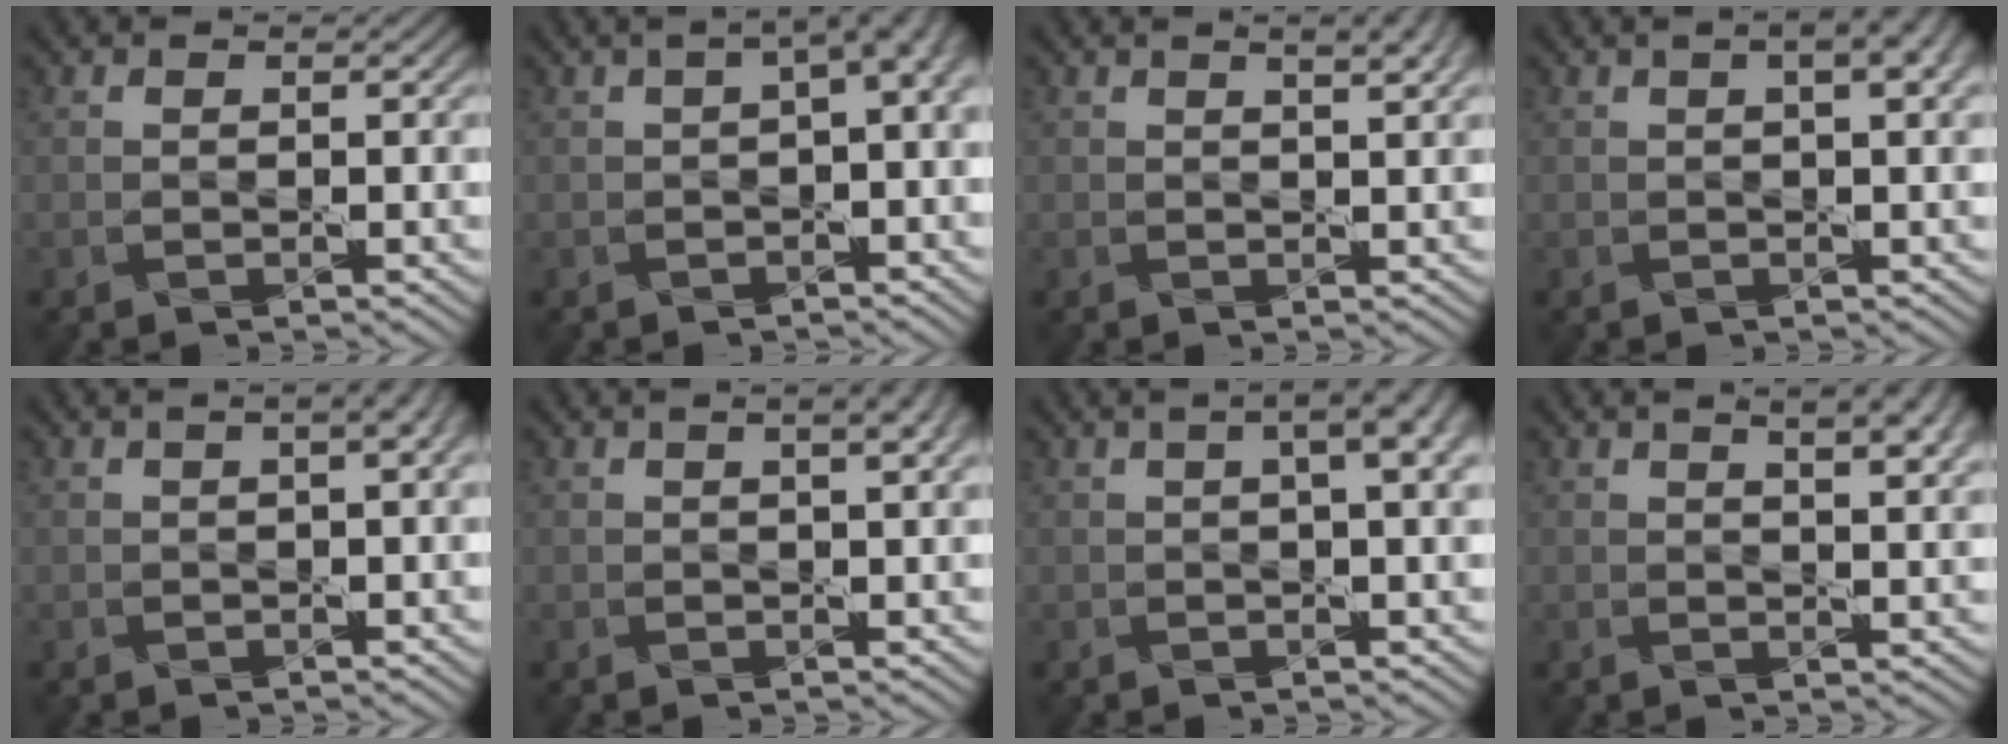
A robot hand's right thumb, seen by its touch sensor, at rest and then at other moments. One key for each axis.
{"total": 4.9, "fx": 0.5, "fy": 1.5, "fz": 4.6, "tx": -0.060, "ty": 0.012, "tz": 0.010}
{"total": 3.7, "fx": 2.0, "fy": 0.9, "fz": 3.0, "tx": -0.039, "ty": 0.005, "tz": 0.017}
{"total": 4.9, "fx": 1.9, "fy": 1.5, "fz": 4.3, "tx": -0.052, "ty": 0.008, "tz": 0.014}
{"total": 4.2, "fx": 1.2, "fy": 1.6, "fz": 3.7, "tx": -0.042, "ty": 0.017, "tz": 0.001}
{"total": 3.1, "fx": 1.2, "fy": 0.9, "fz": 2.8, "tx": -0.030, "ty": 0.004, "tz": 0.003}
{"total": 5.2, "fx": 1.5, "fy": 1.4, "fz": 4.8, "tx": -0.058, "ty": 0.018, "tz": 0.013}
{"total": 6.3, "fx": 3.2, "fy": 1.9, "fz": 5.0, "tx": -0.060, "ty": 0.011, "tz": 0.034}